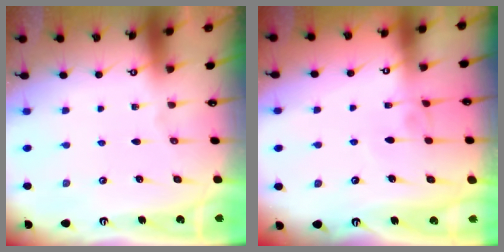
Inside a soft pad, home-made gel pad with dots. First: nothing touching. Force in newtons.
{"total": 2.6, "press": 2.6, "slide": 0.4}